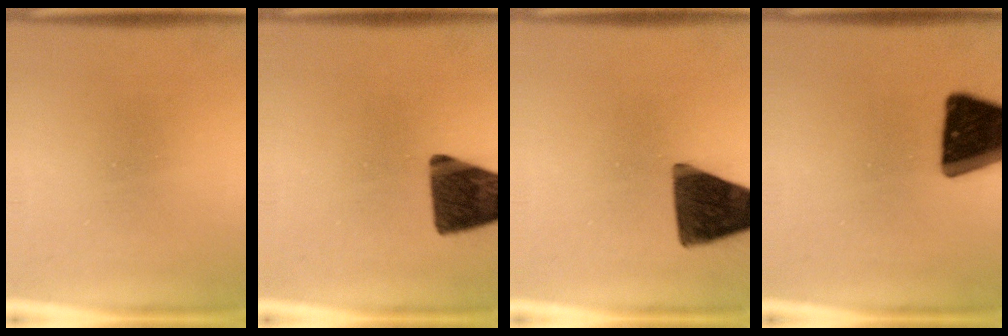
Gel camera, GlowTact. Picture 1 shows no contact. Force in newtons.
{"total": 13.5}
{"total": 14.9}
{"total": 20.1}